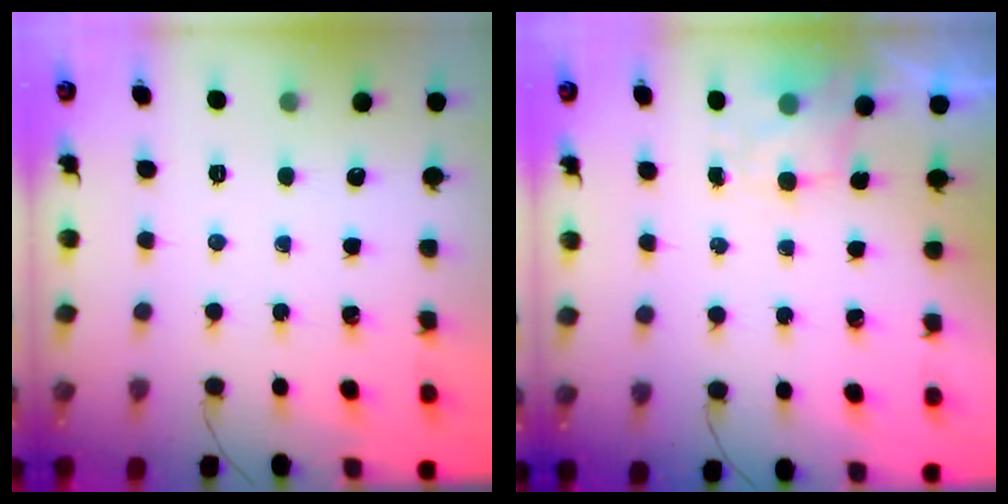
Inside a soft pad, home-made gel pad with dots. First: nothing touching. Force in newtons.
{"total": 1.9, "press": 1.6, "slide": 1.0}